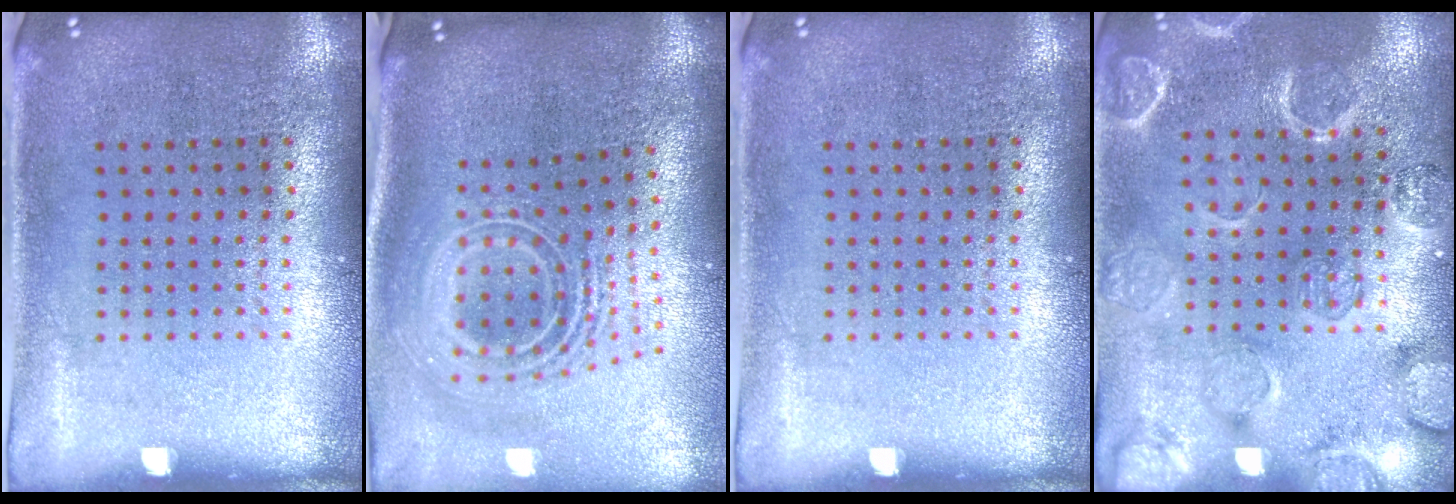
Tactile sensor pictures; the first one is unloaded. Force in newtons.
{"total": 2.7, "press": 1.8, "slide": 2.0}
{"total": 0.0}
{"total": 2.5, "press": 2.5, "slide": 0.3}